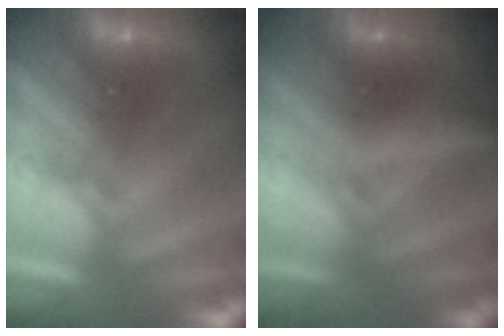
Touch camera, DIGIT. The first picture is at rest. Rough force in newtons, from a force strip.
{"total": 2.7}